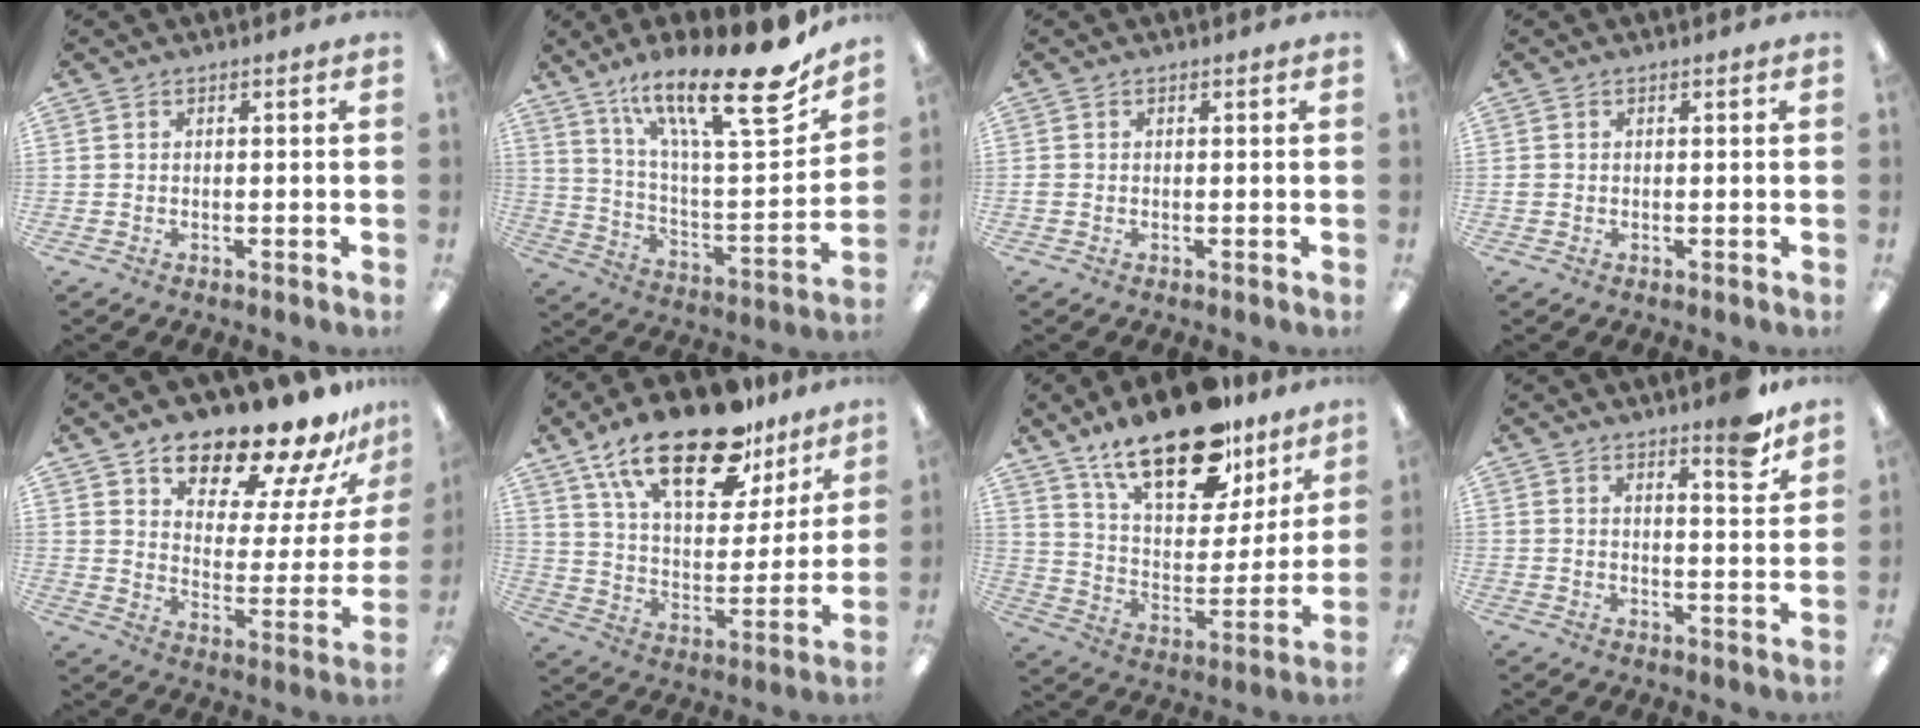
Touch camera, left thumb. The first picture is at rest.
{"total": 23.6, "force": [16.1, 5.6, 16.3], "torque": [-0.241, -0.110, 0.257]}
{"total": 0.5, "force": [-0.1, 0.5, 0.2], "torque": [-0.004, 0.003, -0.003]}
{"total": 0.6, "force": [0.1, 0.6, 0.1], "torque": [-0.001, 0.004, 0.000]}
{"total": 19.0, "force": [16.8, 5.6, 6.8], "torque": [-0.096, -0.142, 0.279]}
{"total": 23.4, "force": [15.9, 9.7, 14.2], "torque": [-0.237, -0.090, 0.274]}
{"total": 24.3, "force": [16.8, 10.5, 14.2], "torque": [-0.229, -0.101, 0.292]}
{"total": 7.5, "force": [6.0, 1.5, 4.2], "torque": [-0.044, -0.044, 0.095]}